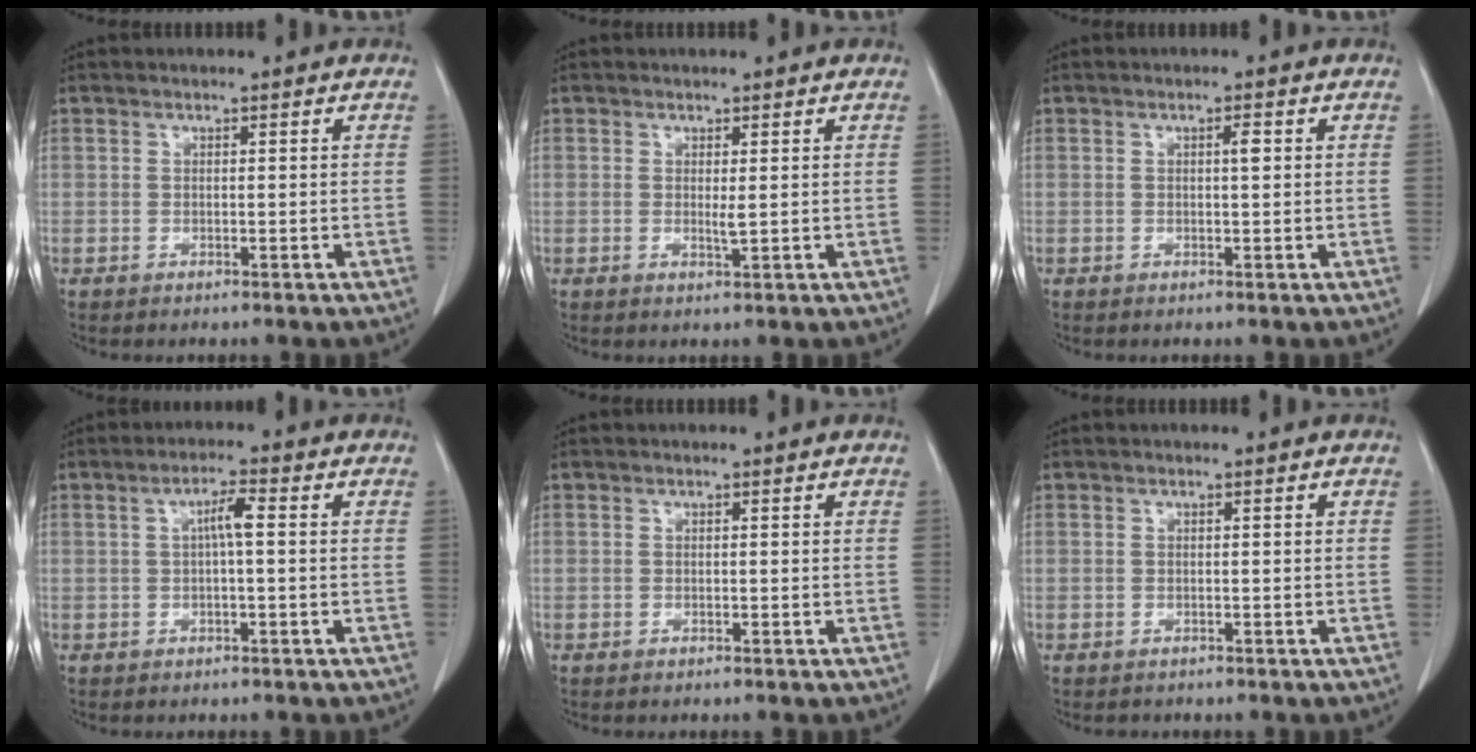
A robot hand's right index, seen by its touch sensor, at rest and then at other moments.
{"total": 1.1, "force": [0.2, 0.1, 1.1], "torque": [-0.025, -0.004, 0.006]}
{"total": 1.3, "force": [0.3, 0.1, 1.3], "torque": [-0.023, 0.002, 0.005]}
{"total": 3.2, "force": [0.4, 0.3, 3.1], "torque": [-0.057, 0.009, 0.006]}
{"total": 0.0}
{"total": 0.0}